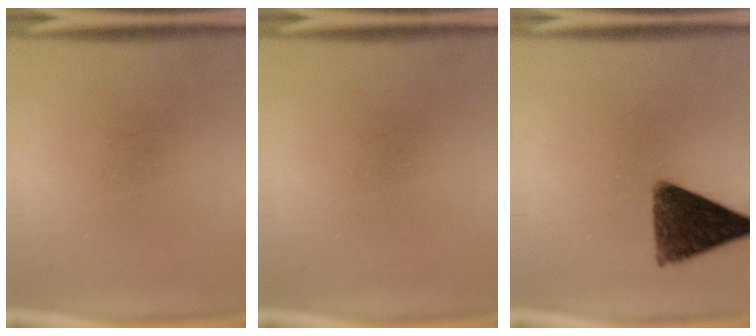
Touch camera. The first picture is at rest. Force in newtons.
{"total": 0.0}
{"total": 11.5}